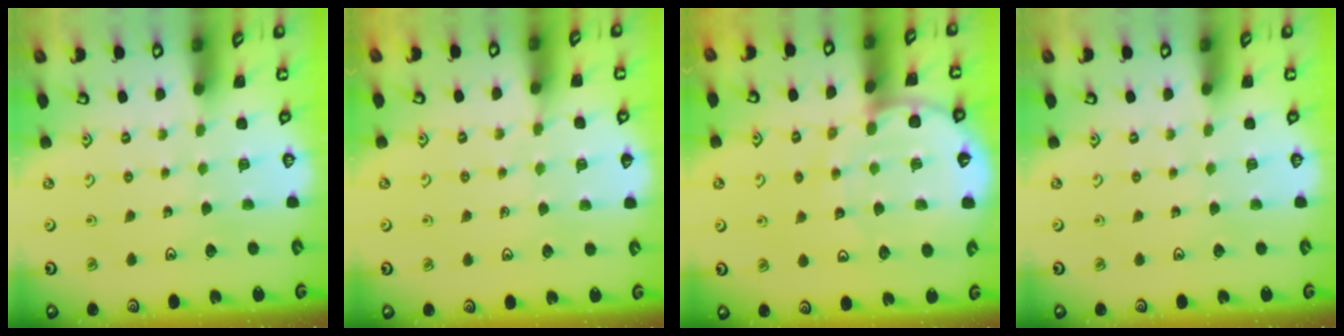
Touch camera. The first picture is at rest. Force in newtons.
{"total": 5.7, "press": 5.5, "slide": 1.3}
{"total": 10.6, "press": 10.5, "slide": 1.4}
{"total": 0.0}